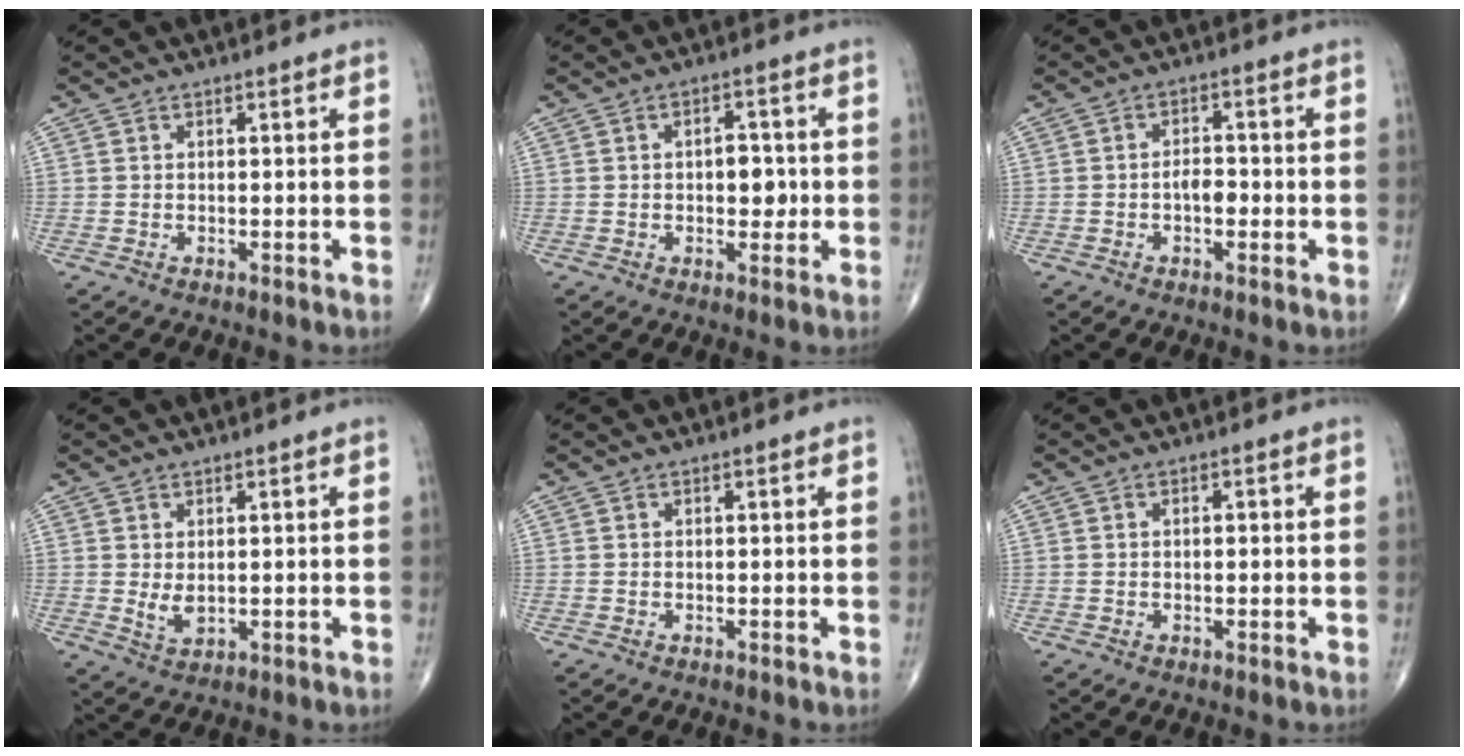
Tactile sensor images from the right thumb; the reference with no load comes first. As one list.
[{"total": 4.9, "force": [-0.1, 2.9, 3.9], "torque": [-0.032, 0.004, -0.003]}, {"total": 3.3, "force": [-0.8, 1.8, 2.6], "torque": [-0.030, 0.011, -0.016]}, {"total": 2.8, "force": [0.4, 1.6, 2.3], "torque": [-0.038, -0.009, 0.015]}, {"total": 0.0}, {"total": 0.9, "force": [0.0, 0.4, 0.8], "torque": [-0.009, 0.002, 0.000]}]